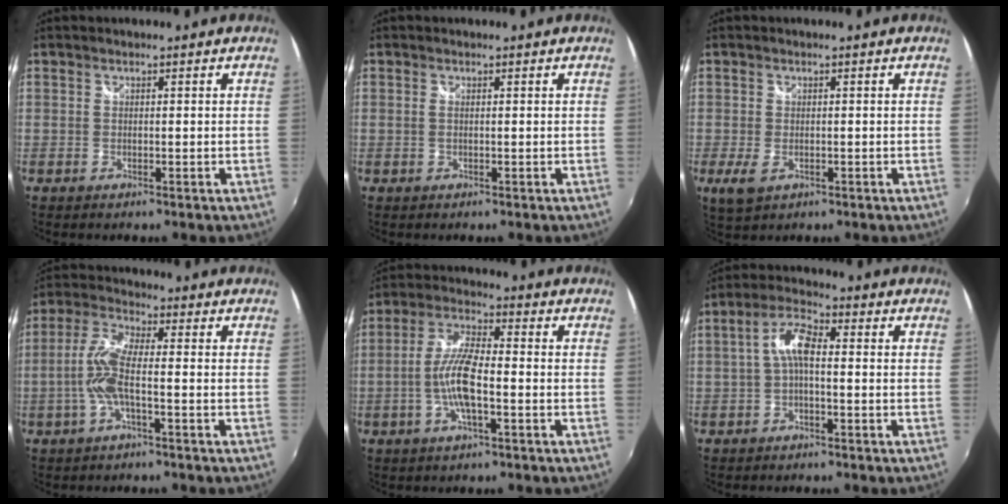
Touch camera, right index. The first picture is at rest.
{"total": 0.7, "force": [0.0, 0.1, 0.7], "torque": [-0.014, 0.001, -0.001]}
{"total": 3.8, "force": [-1.4, 2.2, 2.7], "torque": [-0.058, -0.013, -0.021]}
{"total": 8.1, "force": [-2.0, 1.5, 7.7], "torque": [-0.172, 0.006, -0.039]}
{"total": 9.1, "force": [-2.4, 2.1, 8.5], "torque": [-0.175, 0.003, -0.048]}
{"total": 5.5, "force": [-0.6, 1.9, 5.1], "torque": [-0.108, 0.018, -0.014]}